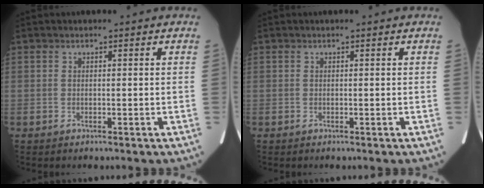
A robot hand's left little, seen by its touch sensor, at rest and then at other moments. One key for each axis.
{"total": 0.0}